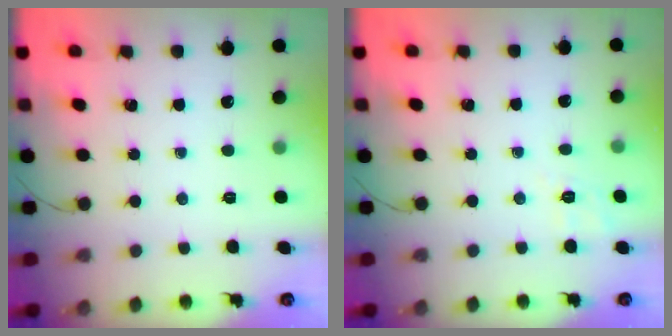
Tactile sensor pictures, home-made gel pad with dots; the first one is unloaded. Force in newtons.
{"total": 1.9, "press": 0.7, "slide": 1.7}